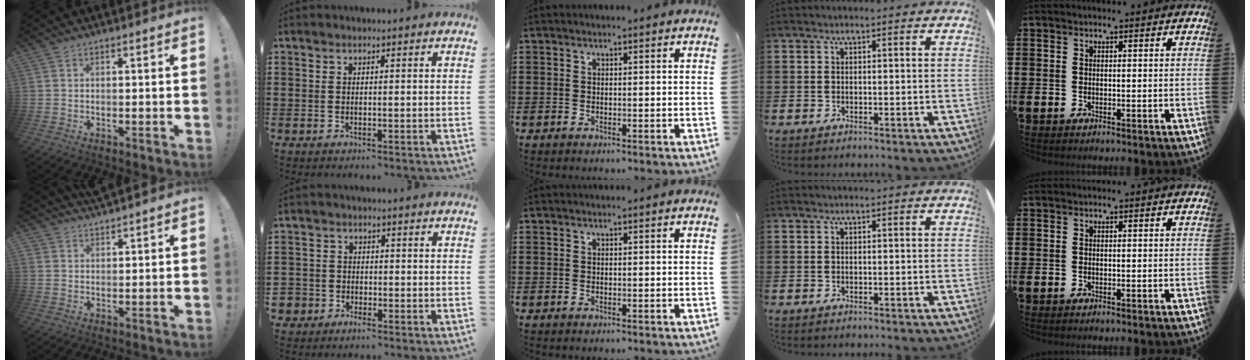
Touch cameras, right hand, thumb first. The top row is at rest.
{"thumb": {"total": 2.8, "force": [2.7, 0.5, -0.1], "torque": [0.010, -0.024, 0.050]}, "index": {"total": 2.4, "force": [-1.8, 1.5, 0.2], "torque": [-0.021, -0.005, -0.042]}}